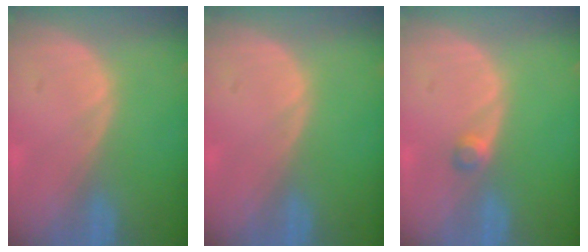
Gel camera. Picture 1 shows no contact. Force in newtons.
{"total": 0.0}
{"total": 1.6, "press": 1.4, "slide": 0.8}